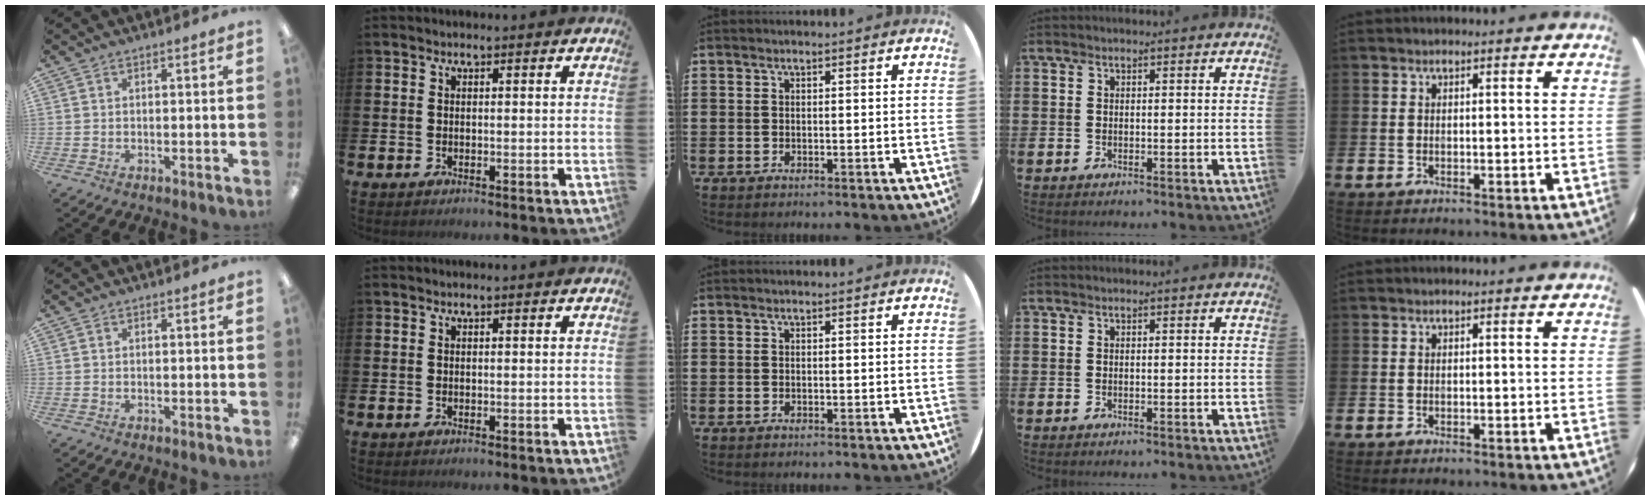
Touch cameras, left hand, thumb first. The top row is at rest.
{}